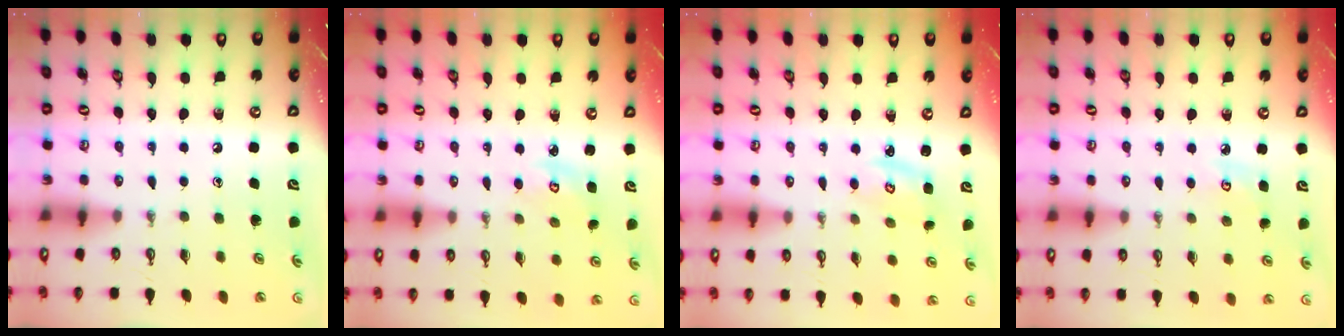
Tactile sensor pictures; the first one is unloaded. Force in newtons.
{"total": 3.0, "press": 3.0, "slide": 0.2}
{"total": 2.9, "press": 2.9, "slide": 0.4}
{"total": 3.8, "press": 3.8, "slide": 0.4}